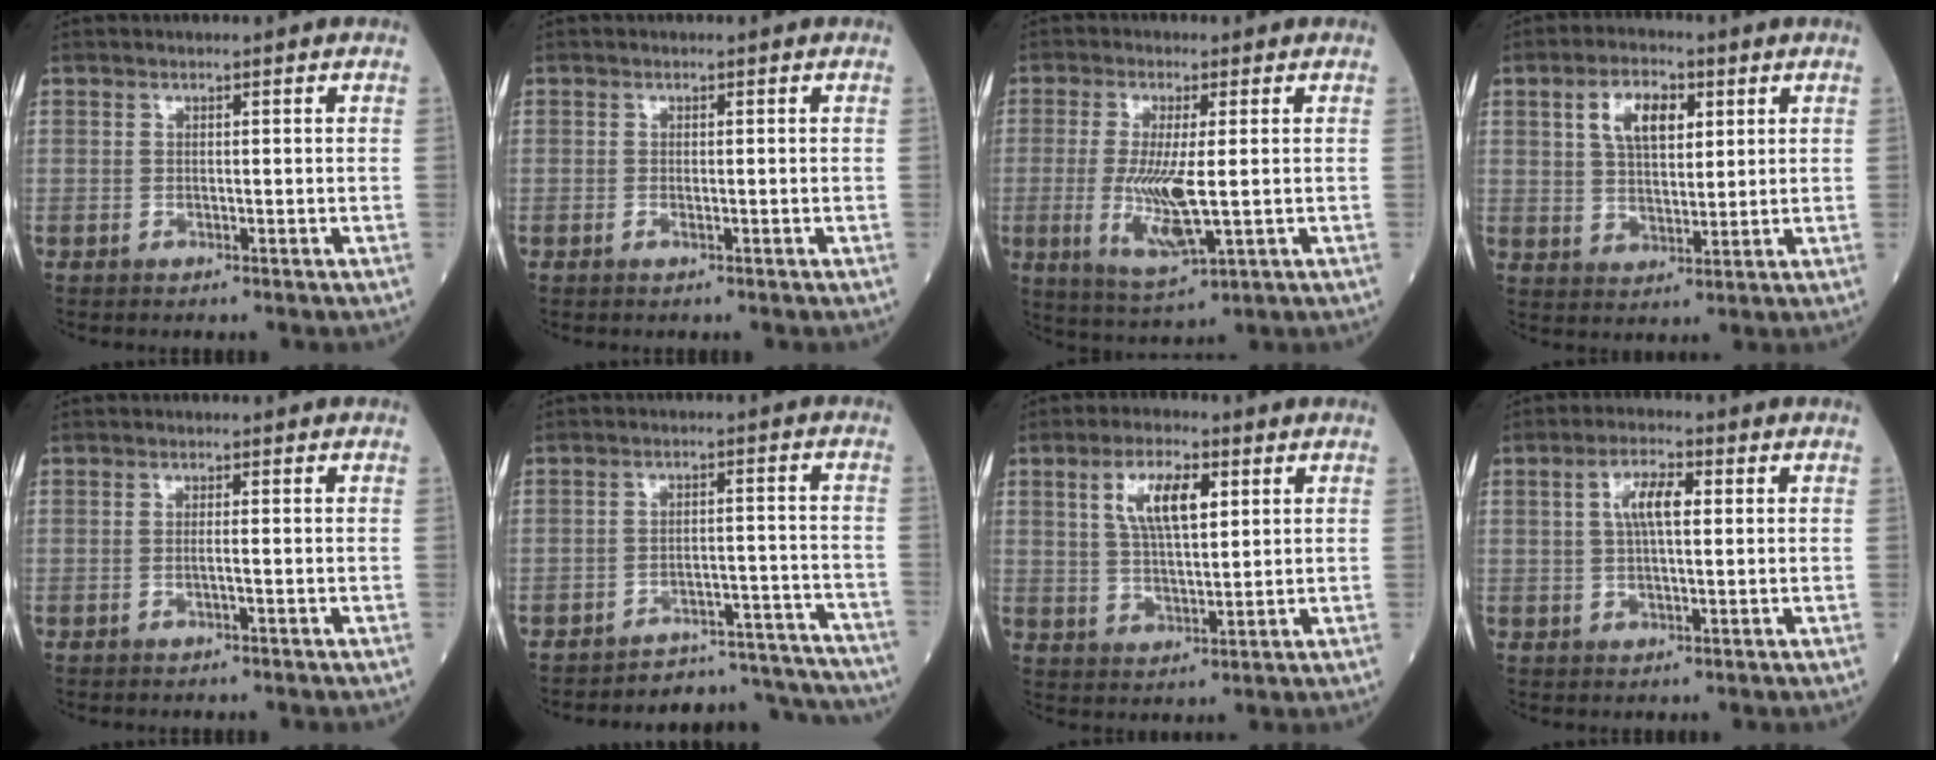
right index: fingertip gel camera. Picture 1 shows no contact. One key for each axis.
{"total": 0.6, "fx": -0.2, "fy": 0.1, "fz": 0.5, "tx": -0.013, "ty": -0.002, "tz": -0.003}
{"total": 9.0, "fx": -0.8, "fy": 1.5, "fz": 8.8, "tx": -0.186, "ty": -0.025, "tz": -0.010}
{"total": 7.4, "fx": 2.9, "fy": 3.6, "fz": 5.8, "tx": -0.109, "ty": 0.013, "tz": 0.056}
{"total": 1.0, "fx": -0.2, "fy": -0.2, "fz": 0.9, "tx": -0.020, "ty": -0.001, "tz": -0.004}
{"total": 14.2, "fx": -14.1, "fy": 2.0, "fz": -0.1, "tx": 0.027, "ty": 0.040, "tz": -0.174}
{"total": 8.2, "fx": 3.1, "fy": 2.6, "fz": 7.2, "tx": -0.136, "ty": 0.008, "tz": 0.059}
{"total": 5.4, "fx": 1.3, "fy": 1.5, "fz": 5.0, "tx": -0.098, "ty": 0.012, "tz": 0.025}